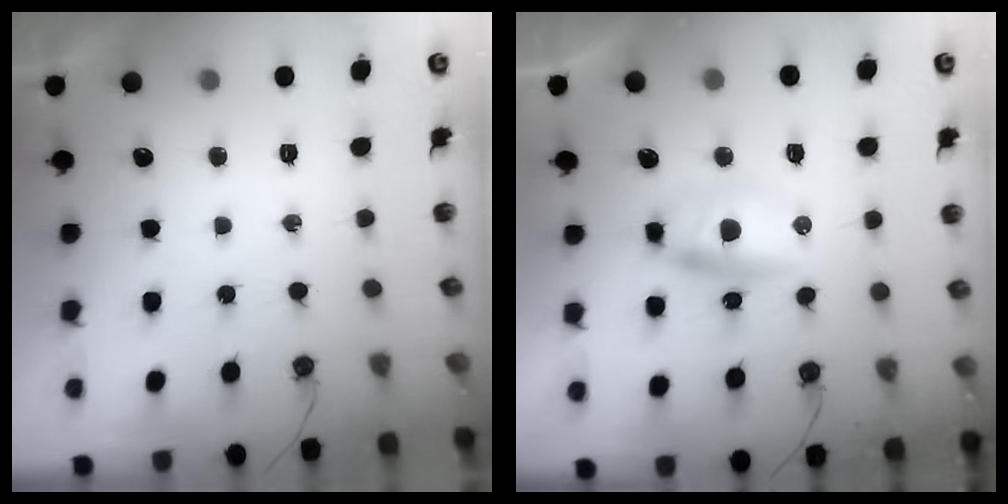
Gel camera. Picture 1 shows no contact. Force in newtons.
{"total": 7.5, "press": 7.4, "slide": 0.9}